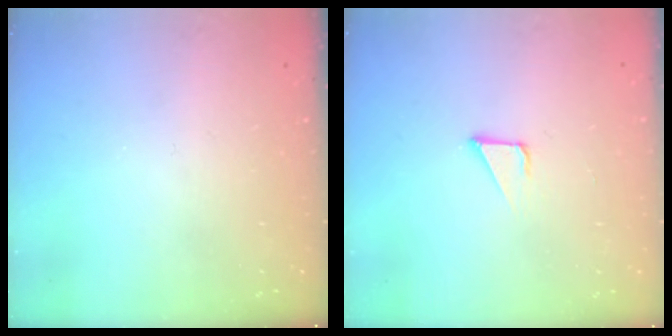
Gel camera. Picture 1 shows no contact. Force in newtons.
{"total": 2.1, "press": 2.1, "slide": 0.1}